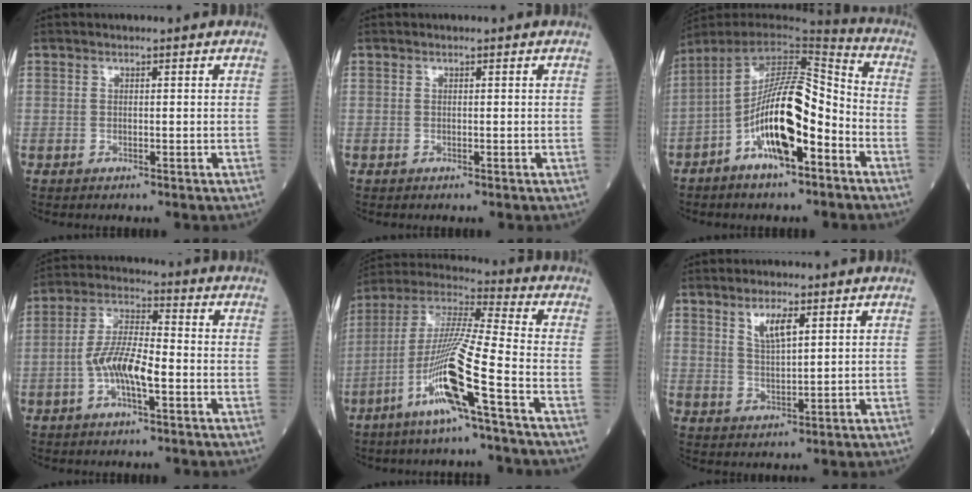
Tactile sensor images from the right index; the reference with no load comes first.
{"total": 0.0}
{"total": 15.4, "force": [-5.8, 3.8, 13.8], "torque": [-0.249, 0.016, -0.095]}
{"total": 8.2, "force": [-2.2, 2.1, 7.6], "torque": [-0.154, 0.013, -0.044]}
{"total": 14.4, "force": [-6.1, -0.9, 13.0], "torque": [-0.265, -0.009, -0.120]}
{"total": 4.3, "force": [2.3, 0.9, 3.5], "torque": [-0.071, -0.001, 0.047]}